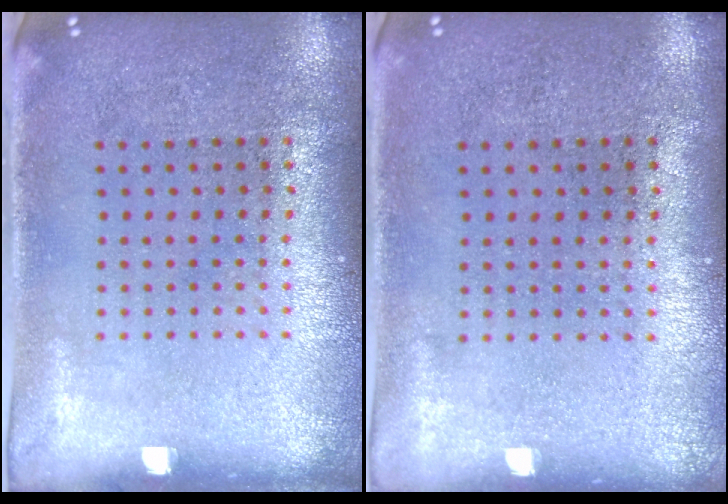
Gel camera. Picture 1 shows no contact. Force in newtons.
{"total": 0.0}